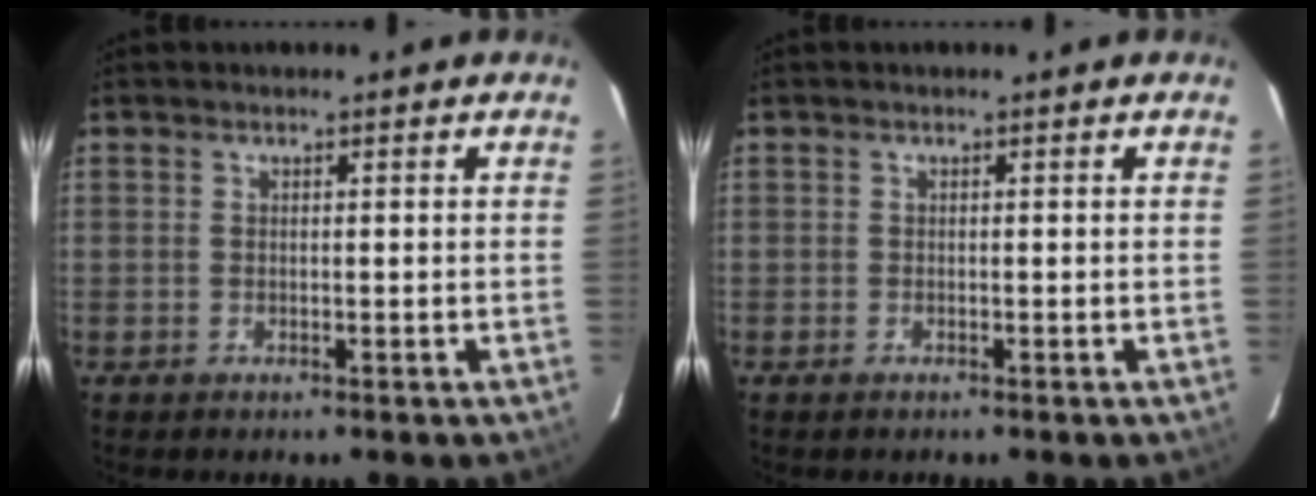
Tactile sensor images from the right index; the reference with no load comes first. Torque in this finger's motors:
{"motor_torque": [-0.07, -0.03, -0.02, 0.00]}